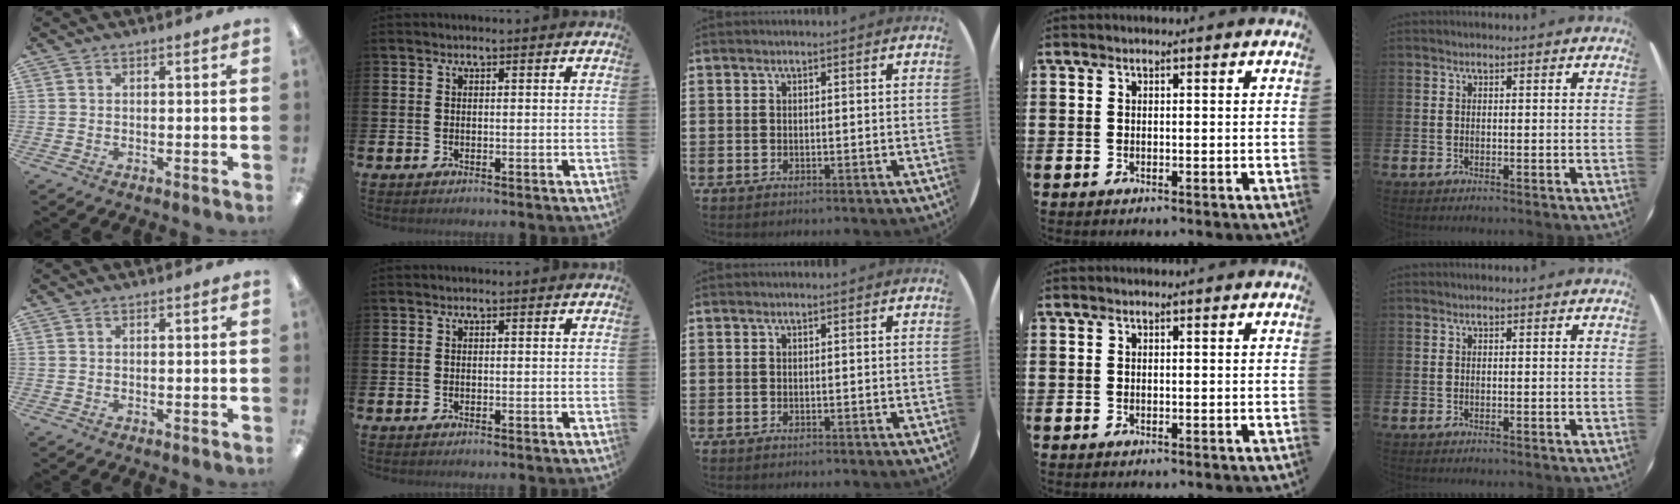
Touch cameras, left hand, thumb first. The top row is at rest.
{}